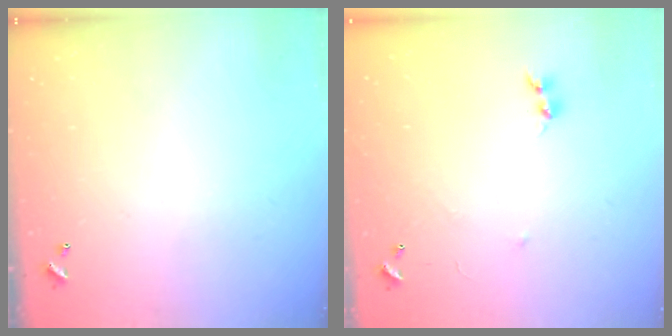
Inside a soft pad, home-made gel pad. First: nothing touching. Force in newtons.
{"total": 7.7, "press": 7.7, "slide": 0.5}